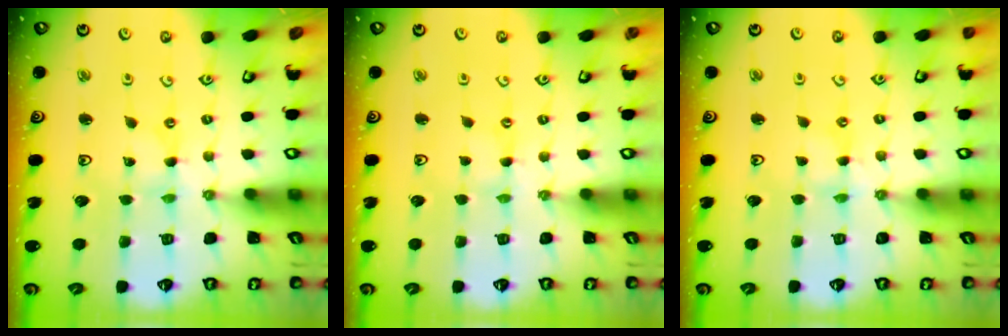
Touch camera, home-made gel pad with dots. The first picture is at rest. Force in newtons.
{"total": 0.0}
{"total": 0.9, "press": 0.8, "slide": 0.2}